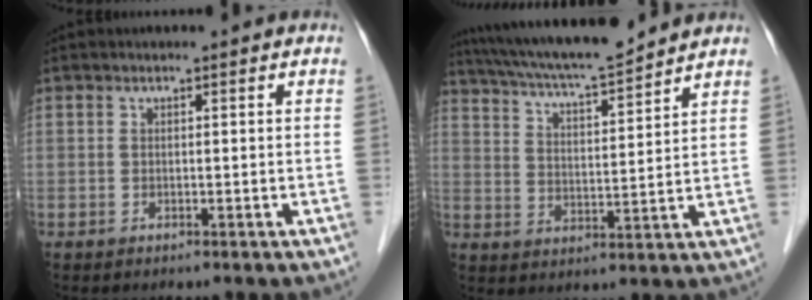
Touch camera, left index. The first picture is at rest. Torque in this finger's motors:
{"motor_torque": [0.07, -0.40, 0.46, 0.06]}